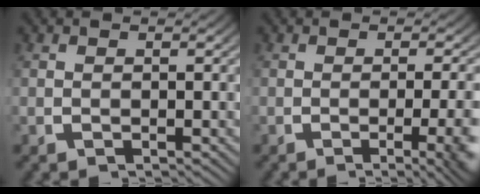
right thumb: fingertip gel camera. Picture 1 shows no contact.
{"total": 5.3, "force": [-2.1, 1.3, 4.7], "torque": [-0.063, -0.005, -0.030]}